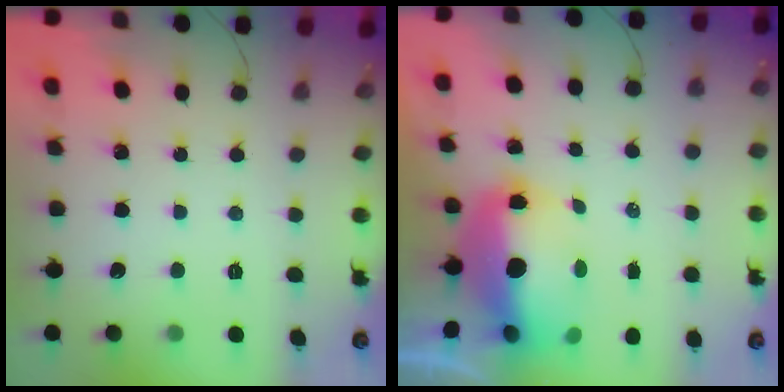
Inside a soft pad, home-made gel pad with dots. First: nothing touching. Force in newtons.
{"total": 11.7, "press": 11.5, "slide": 2.1}